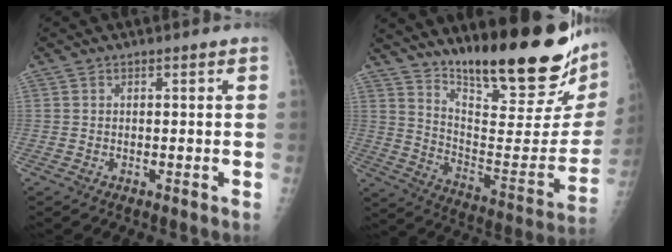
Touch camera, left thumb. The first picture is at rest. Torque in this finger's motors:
{"motor_torque": [0.39, 0.29, 1.39, -1.38, 0.29]}